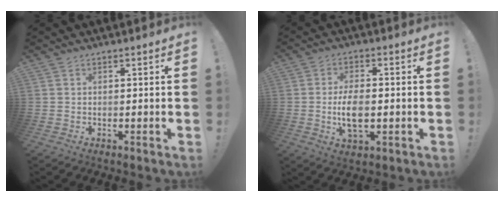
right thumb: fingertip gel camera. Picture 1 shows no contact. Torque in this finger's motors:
{"motor_torque": [0.10, 0.13, -0.31, 0.17, 0.25]}